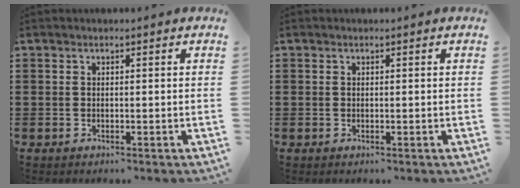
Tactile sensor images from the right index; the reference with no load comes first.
{"total": 0.0}